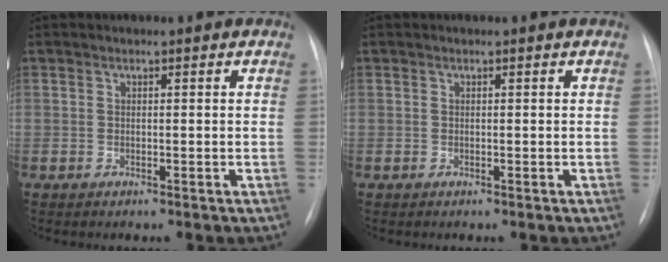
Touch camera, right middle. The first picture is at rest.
{"total": 0.0}